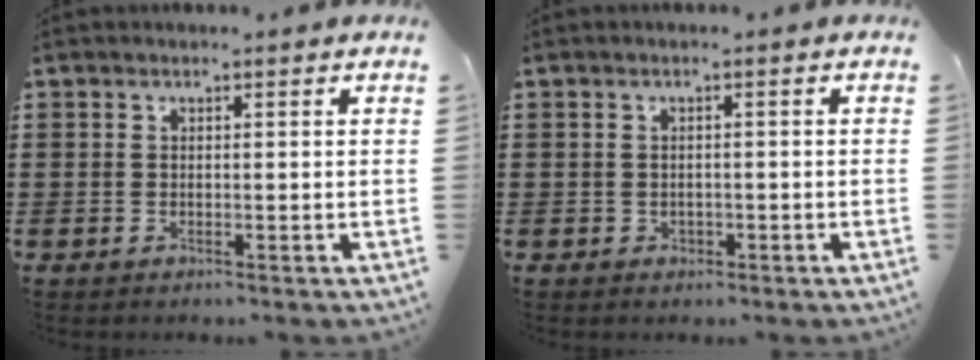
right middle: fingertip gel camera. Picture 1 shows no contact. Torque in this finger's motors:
{"motor_torque": [0.17, -0.08, 0.01, 0.00]}